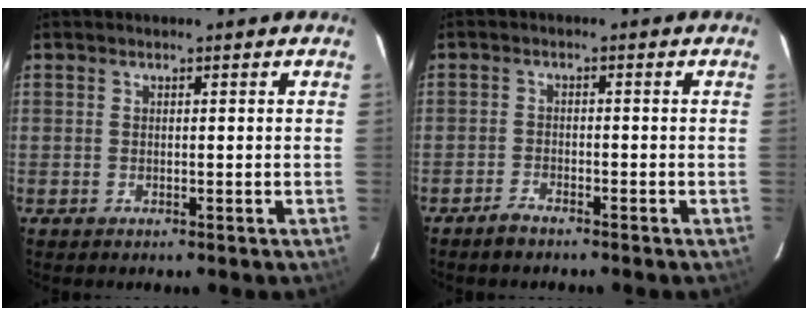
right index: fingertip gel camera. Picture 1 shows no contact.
{"total": 2.5, "force": [-2.2, 0.6, 0.9], "torque": [-0.031, 0.001, -0.043]}